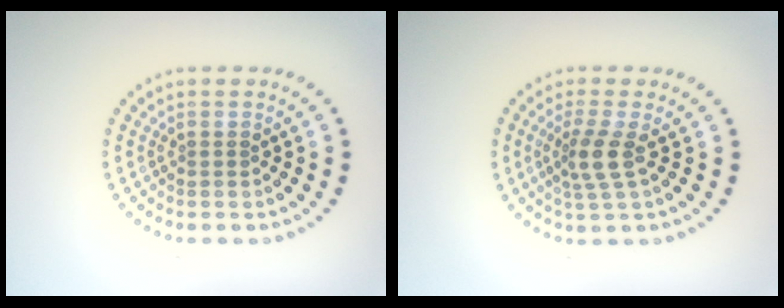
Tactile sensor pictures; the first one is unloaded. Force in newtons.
{"total": 2.8, "press": 2.1, "slide": 1.8}